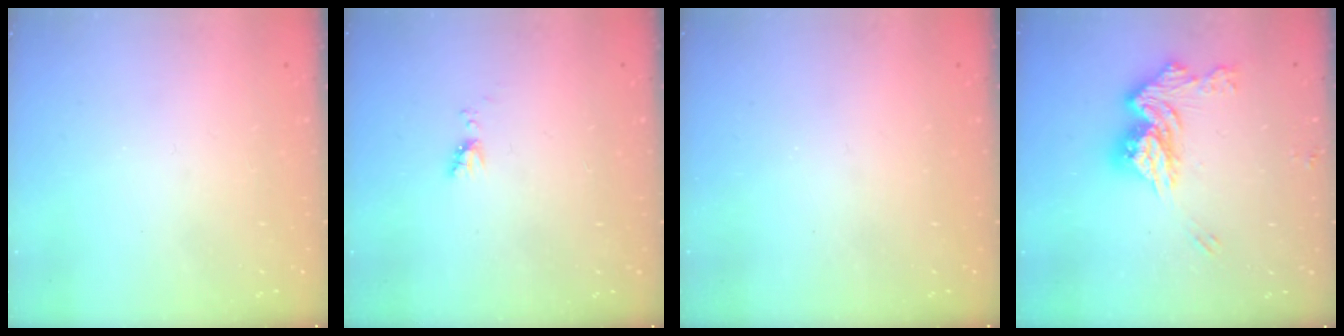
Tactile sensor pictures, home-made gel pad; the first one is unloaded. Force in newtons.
{"total": 3.7, "press": 3.6, "slide": 0.7}
{"total": 0.0}
{"total": 14.1, "press": 14.1, "slide": 0.2}